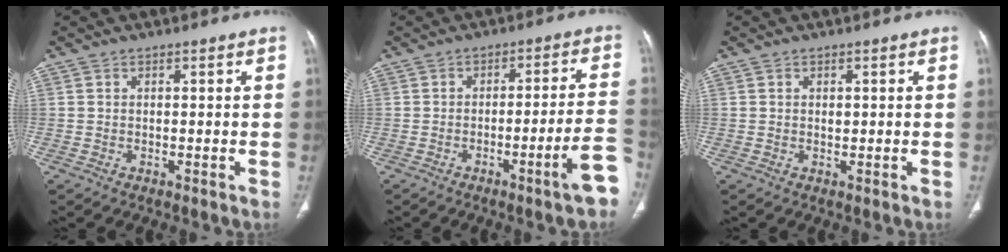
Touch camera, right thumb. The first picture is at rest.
{"total": 9.1, "force": [-4.5, 0.2, 7.9], "torque": [-0.102, 0.028, -0.063]}
{"total": 0.7, "force": [0.2, 0.5, 0.5], "torque": [-0.007, 0.000, 0.004]}